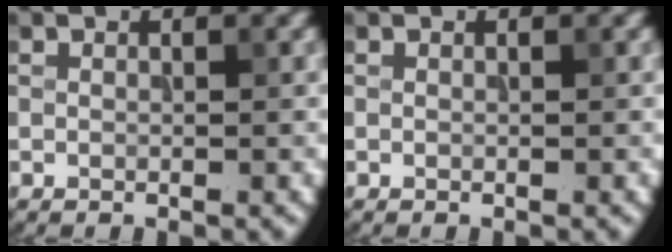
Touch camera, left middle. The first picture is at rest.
{"total": 0.0}